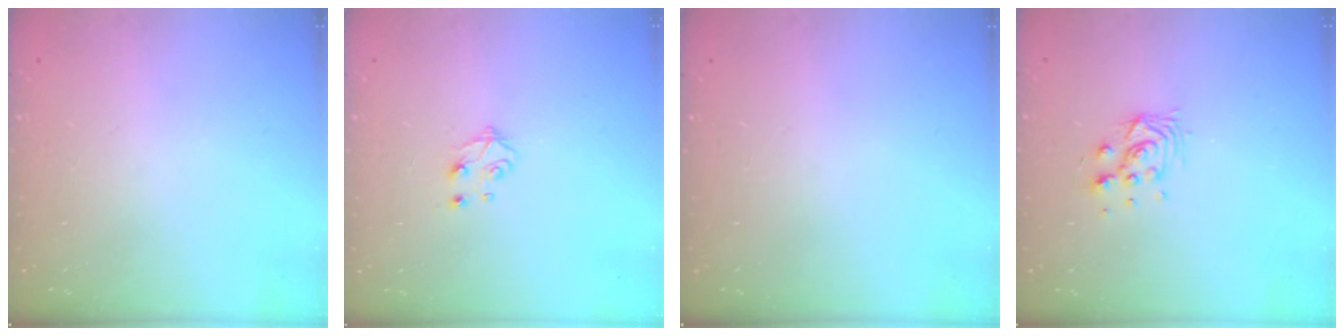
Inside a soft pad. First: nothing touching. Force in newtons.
{"total": 5.3, "press": 5.3, "slide": 0.3}
{"total": 0.0}
{"total": 5.9, "press": 5.9, "slide": 0.4}